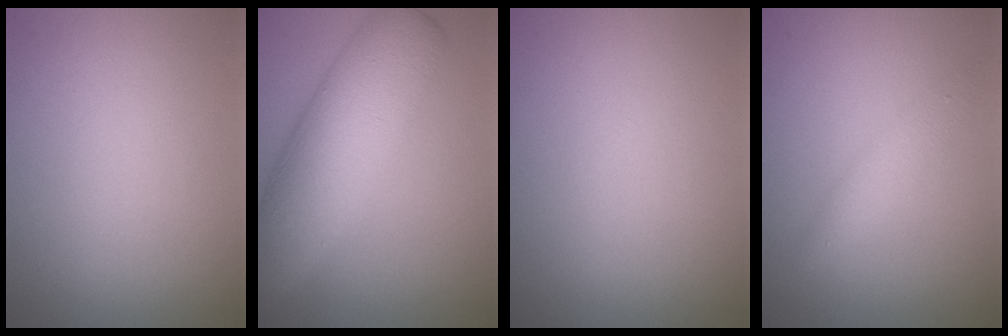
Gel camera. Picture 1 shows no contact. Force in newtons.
{"total": 8.4, "press": 8.4, "slide": 0.2}
{"total": 0.0}
{"total": 2.0, "press": 2.0, "slide": 0.0}